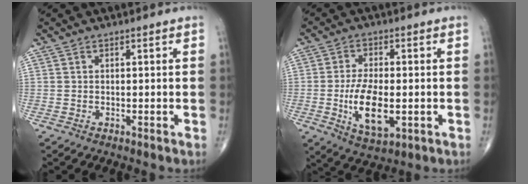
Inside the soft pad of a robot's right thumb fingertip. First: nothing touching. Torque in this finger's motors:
{"motor_torque": [0.23, 0.43, 0.69, 0.44, 0.31]}